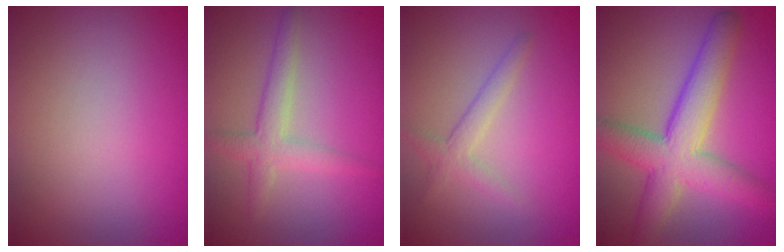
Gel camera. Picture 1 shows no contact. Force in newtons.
{"total": 1.9, "press": 1.8, "slide": 0.3}
{"total": 2.0, "press": 2.0, "slide": 0.1}
{"total": 6.9, "press": 6.9, "slide": 0.2}